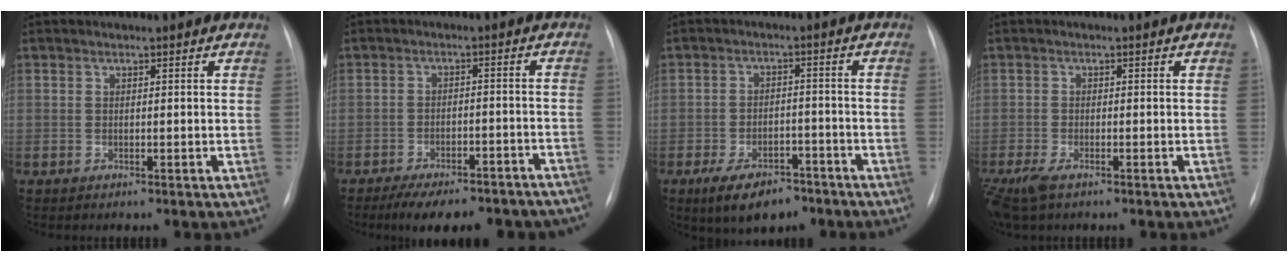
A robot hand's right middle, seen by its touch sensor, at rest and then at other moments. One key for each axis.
{"total": 16.5, "fx": -14.1, "fy": 5.3, "fz": 6.6, "tx": -0.086, "ty": 0.018, "tz": -0.178}
{"total": 8.4, "fx": -5.8, "fy": 3.9, "fz": 4.7, "tx": -0.081, "ty": -0.003, "tz": -0.089}
{"total": 5.3, "fx": -3.6, "fy": 1.7, "fz": 3.6, "tx": -0.079, "ty": -0.016, "tz": -0.063}